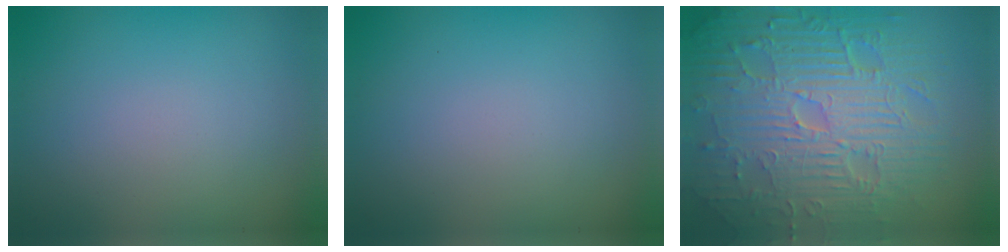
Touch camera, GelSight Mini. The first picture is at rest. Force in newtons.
{"total": 0.0}
{"total": 11.3, "press": 7.4, "slide": 8.6}